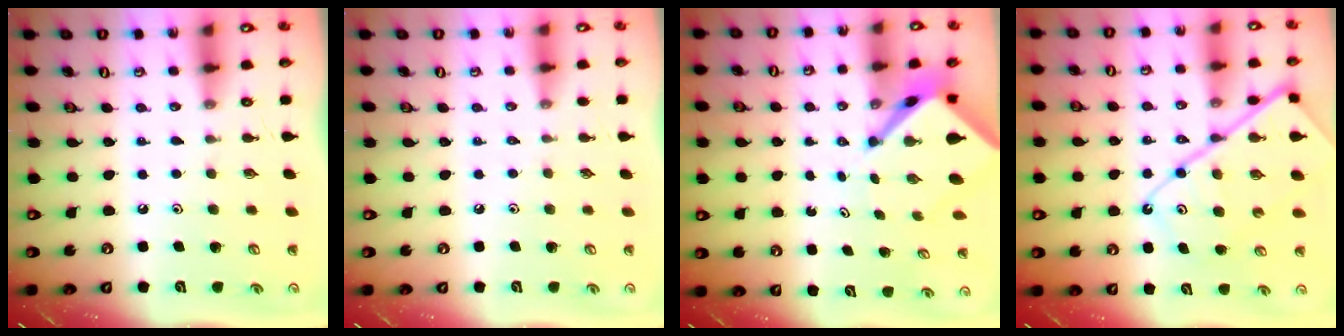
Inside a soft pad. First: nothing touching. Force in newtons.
{"total": 1.2, "press": 1.1, "slide": 0.3}
{"total": 6.1, "press": 6.1, "slide": 0.4}
{"total": 14.7, "press": 14.6, "slide": 1.7}